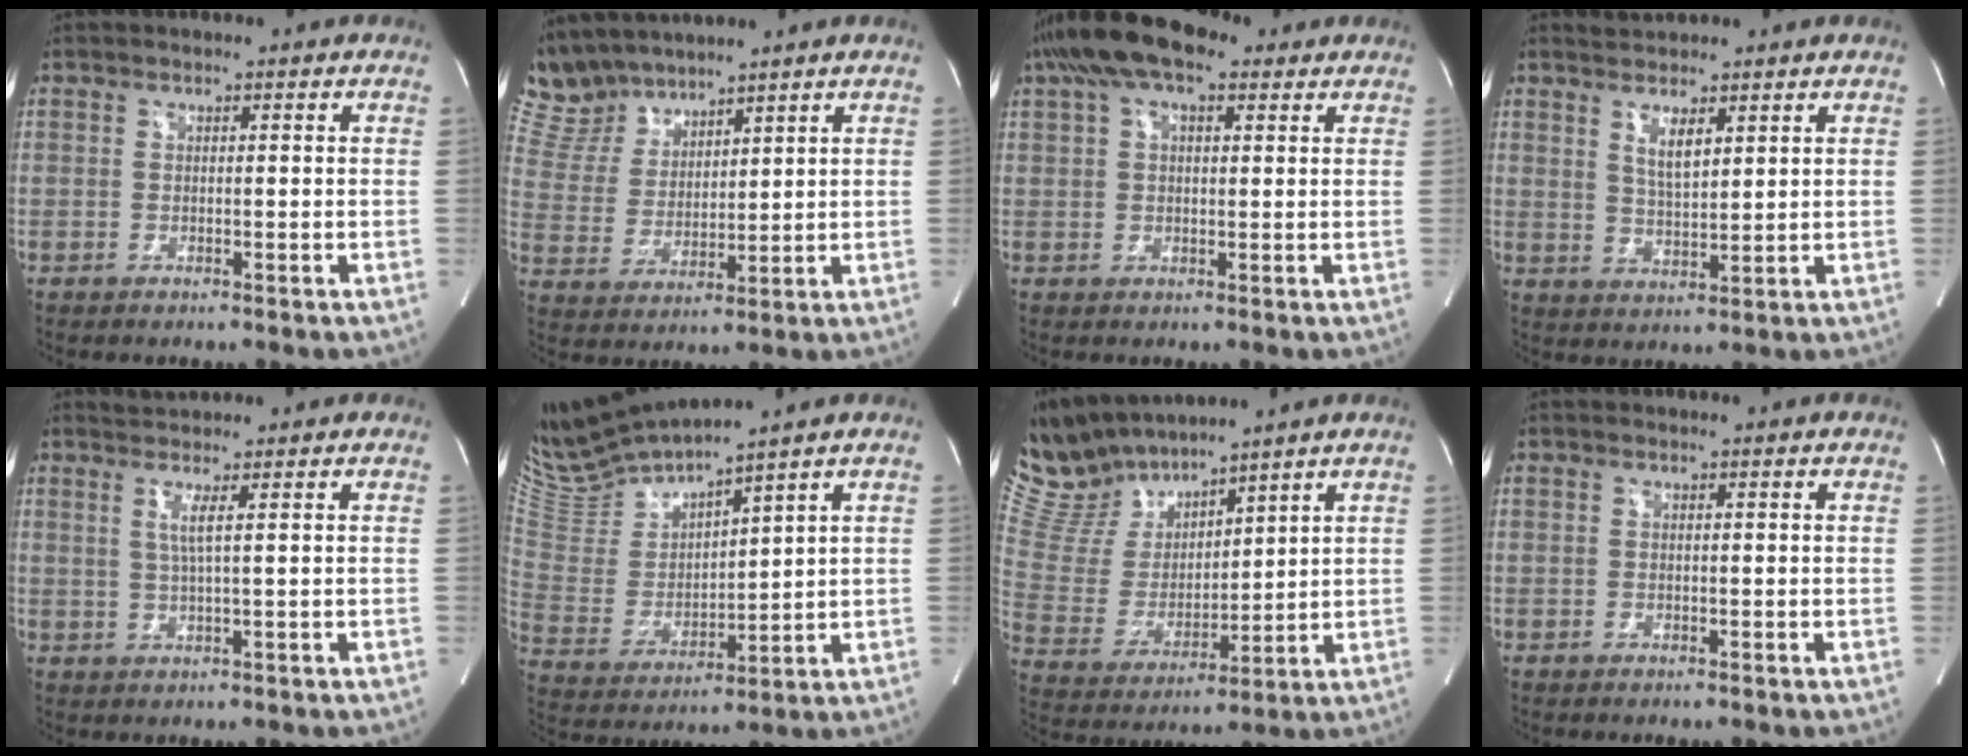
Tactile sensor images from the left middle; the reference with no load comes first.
{"total": 8.1, "force": [7.7, 2.3, 0.9], "torque": [-0.038, 0.018, 0.173]}
{"total": 10.0, "force": [6.3, 4.2, 6.6], "torque": [-0.128, 0.040, 0.109]}
{"total": 5.7, "force": [3.5, 1.7, 4.1], "torque": [-0.089, 0.000, 0.068]}
{"total": 3.5, "force": [1.9, -0.7, 2.8], "torque": [-0.061, 0.001, 0.036]}
{"total": 12.4, "force": [11.7, -0.6, 4.0], "torque": [-0.097, -0.007, 0.245]}
{"total": 11.9, "force": [11.1, 3.3, 2.7], "torque": [-0.081, 0.016, 0.237]}
{"total": 0.0}